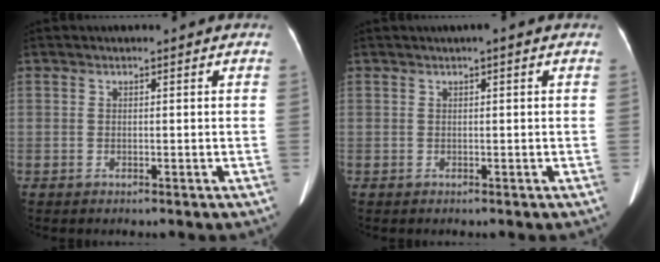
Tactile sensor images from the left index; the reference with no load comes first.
{"total": 0.6, "force": [0.2, 0.0, 0.5], "torque": [-0.010, 0.007, 0.002]}